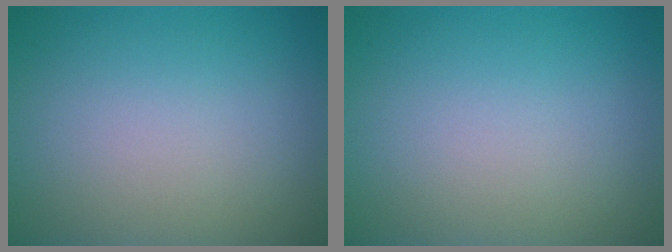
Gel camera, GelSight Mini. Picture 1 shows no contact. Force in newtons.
{"total": 0.0}